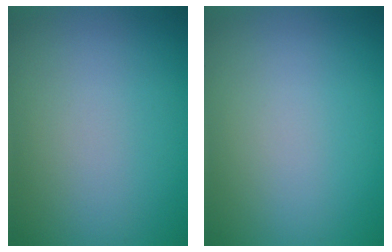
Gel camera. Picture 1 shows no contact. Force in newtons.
{"total": 0.0}